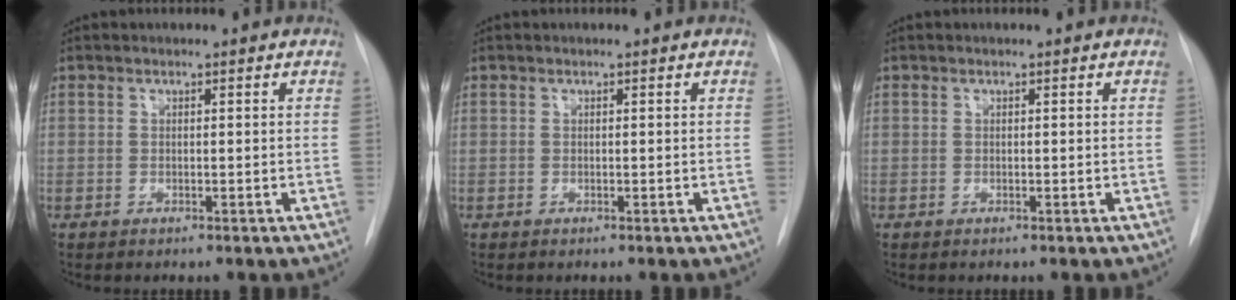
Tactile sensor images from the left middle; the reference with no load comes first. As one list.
[{"total": 0.0}, {"total": 0.0}]